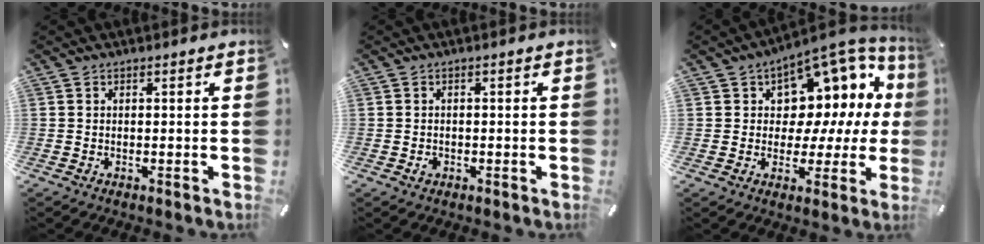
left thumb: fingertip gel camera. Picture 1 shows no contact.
{"total": 1.4, "force": [-0.4, 1.1, 0.6], "torque": [-0.014, 0.002, -0.010]}
{"total": 11.4, "force": [5.6, 8.3, 5.4], "torque": [-0.057, -0.067, 0.100]}